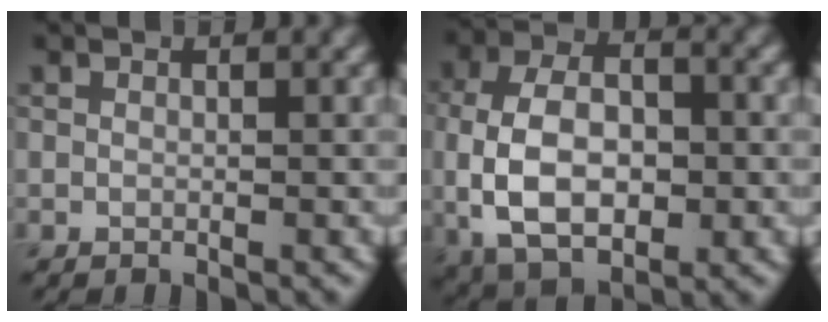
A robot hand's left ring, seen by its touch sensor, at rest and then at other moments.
{"total": 9.7, "force": [-1.0, 6.2, 7.4], "torque": [-0.154, -0.006, -0.018]}